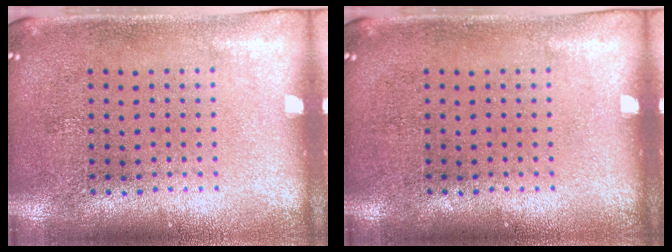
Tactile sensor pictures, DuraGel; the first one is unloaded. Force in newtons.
{"total": 0.0}